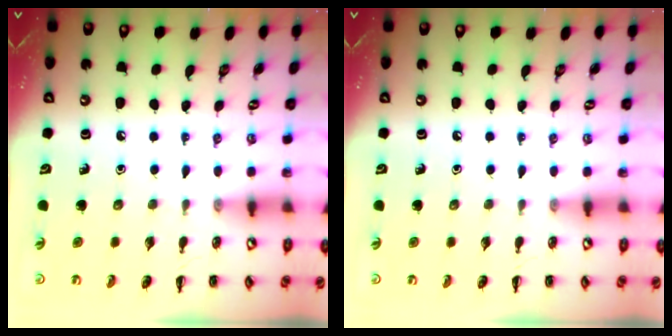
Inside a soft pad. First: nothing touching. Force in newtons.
{"total": 0.0}